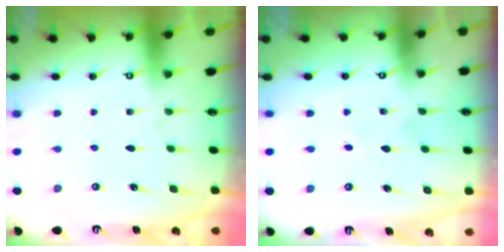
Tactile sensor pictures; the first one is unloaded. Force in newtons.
{"total": 1.8, "press": 1.8, "slide": 0.4}